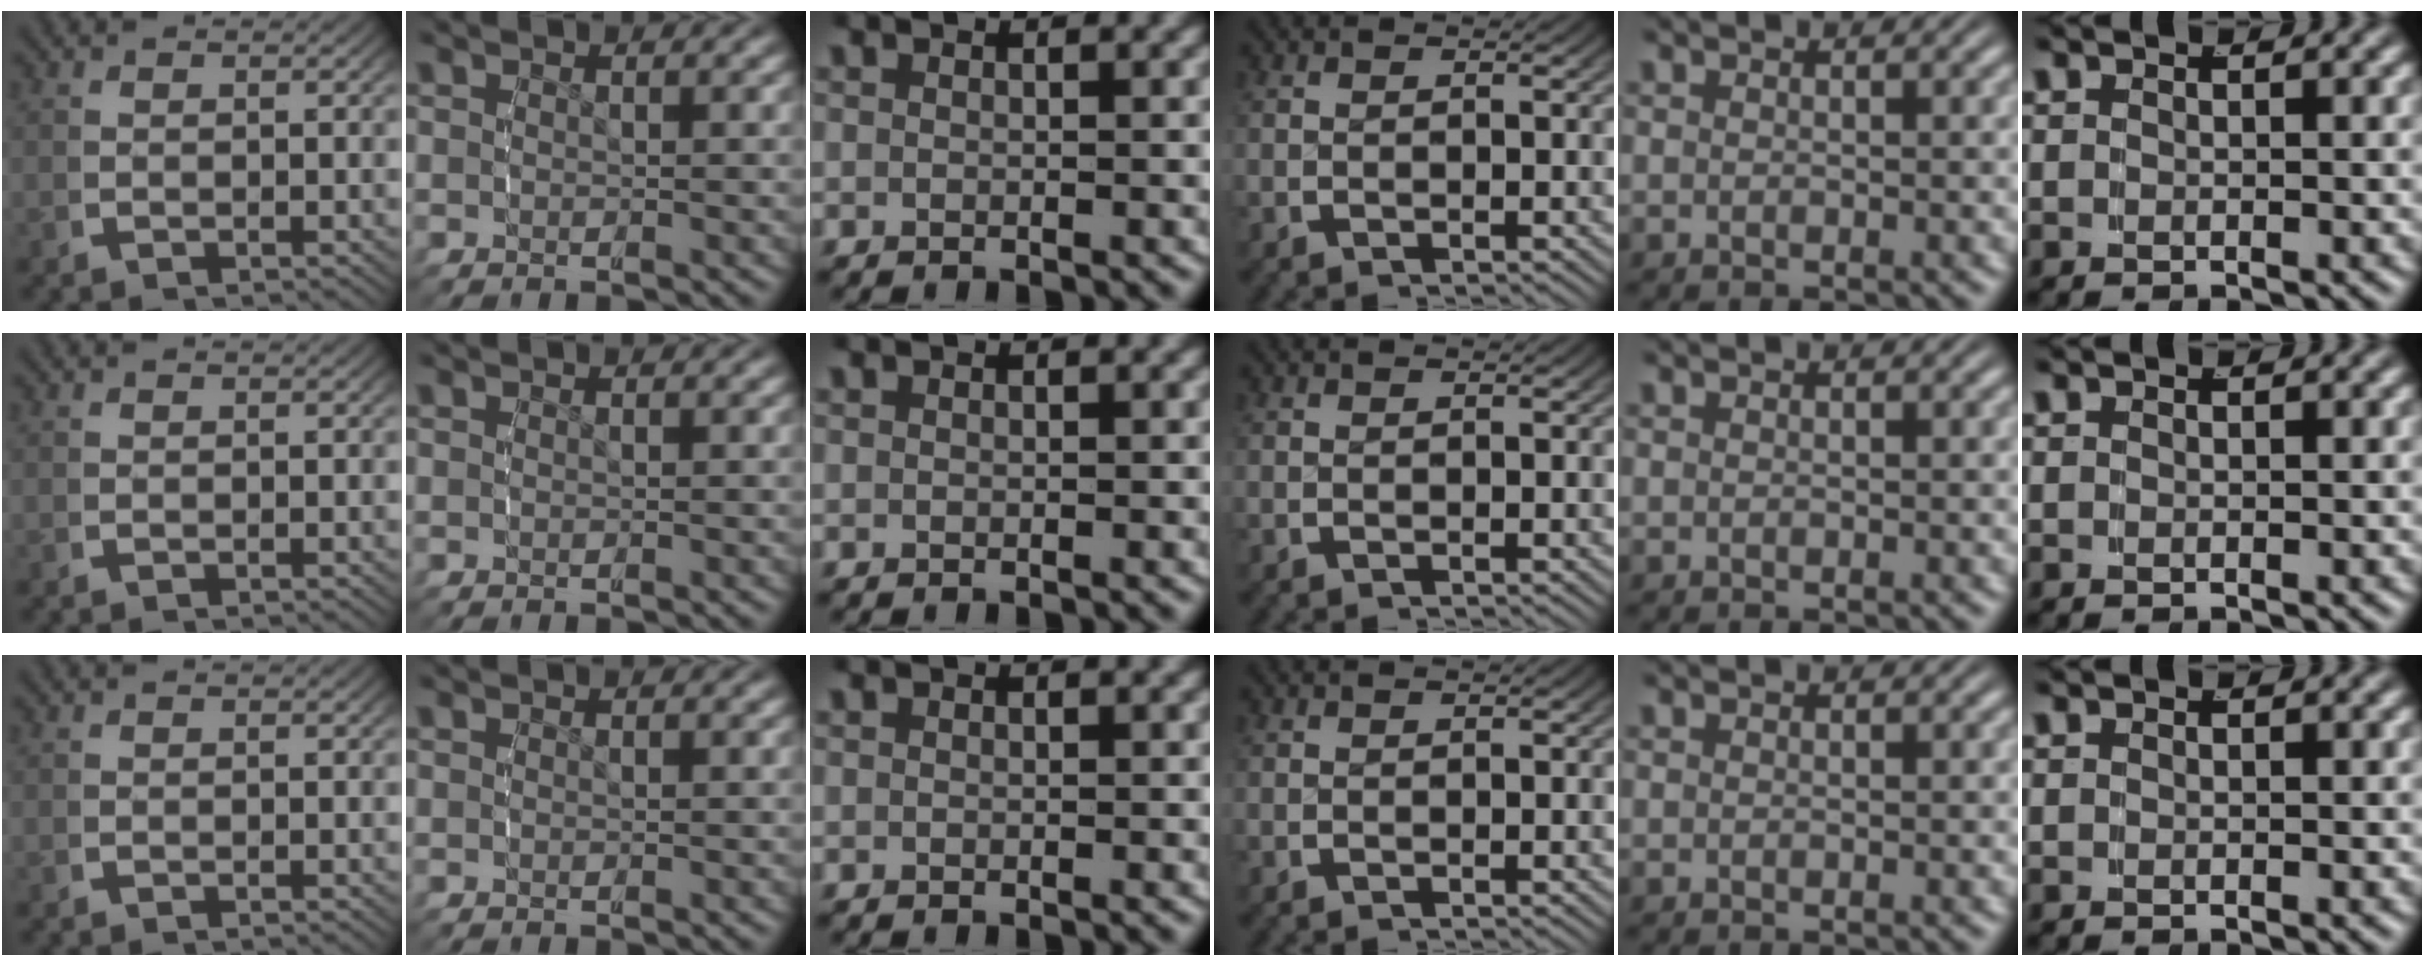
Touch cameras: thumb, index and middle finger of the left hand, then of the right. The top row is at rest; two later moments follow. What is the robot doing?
{"motion": "reach", "object": "shirt"}